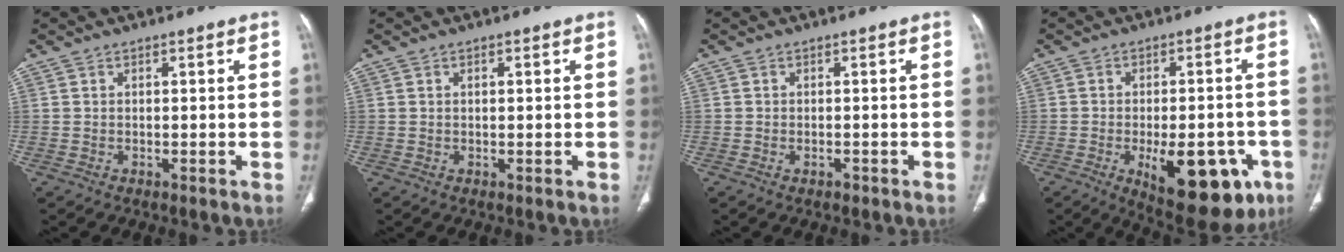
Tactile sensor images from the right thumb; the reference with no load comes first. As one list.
[{"total": 0.7, "force": [0.3, 0.2, 0.6], "torque": [-0.013, 0.004, 0.006]}, {"total": 0.9, "force": [-0.5, 0.6, 0.5], "torque": [-0.010, 0.006, -0.005]}, {"total": 18.1, "force": [-7.0, 8.2, 14.5], "torque": [-0.147, 0.012, -0.076]}]